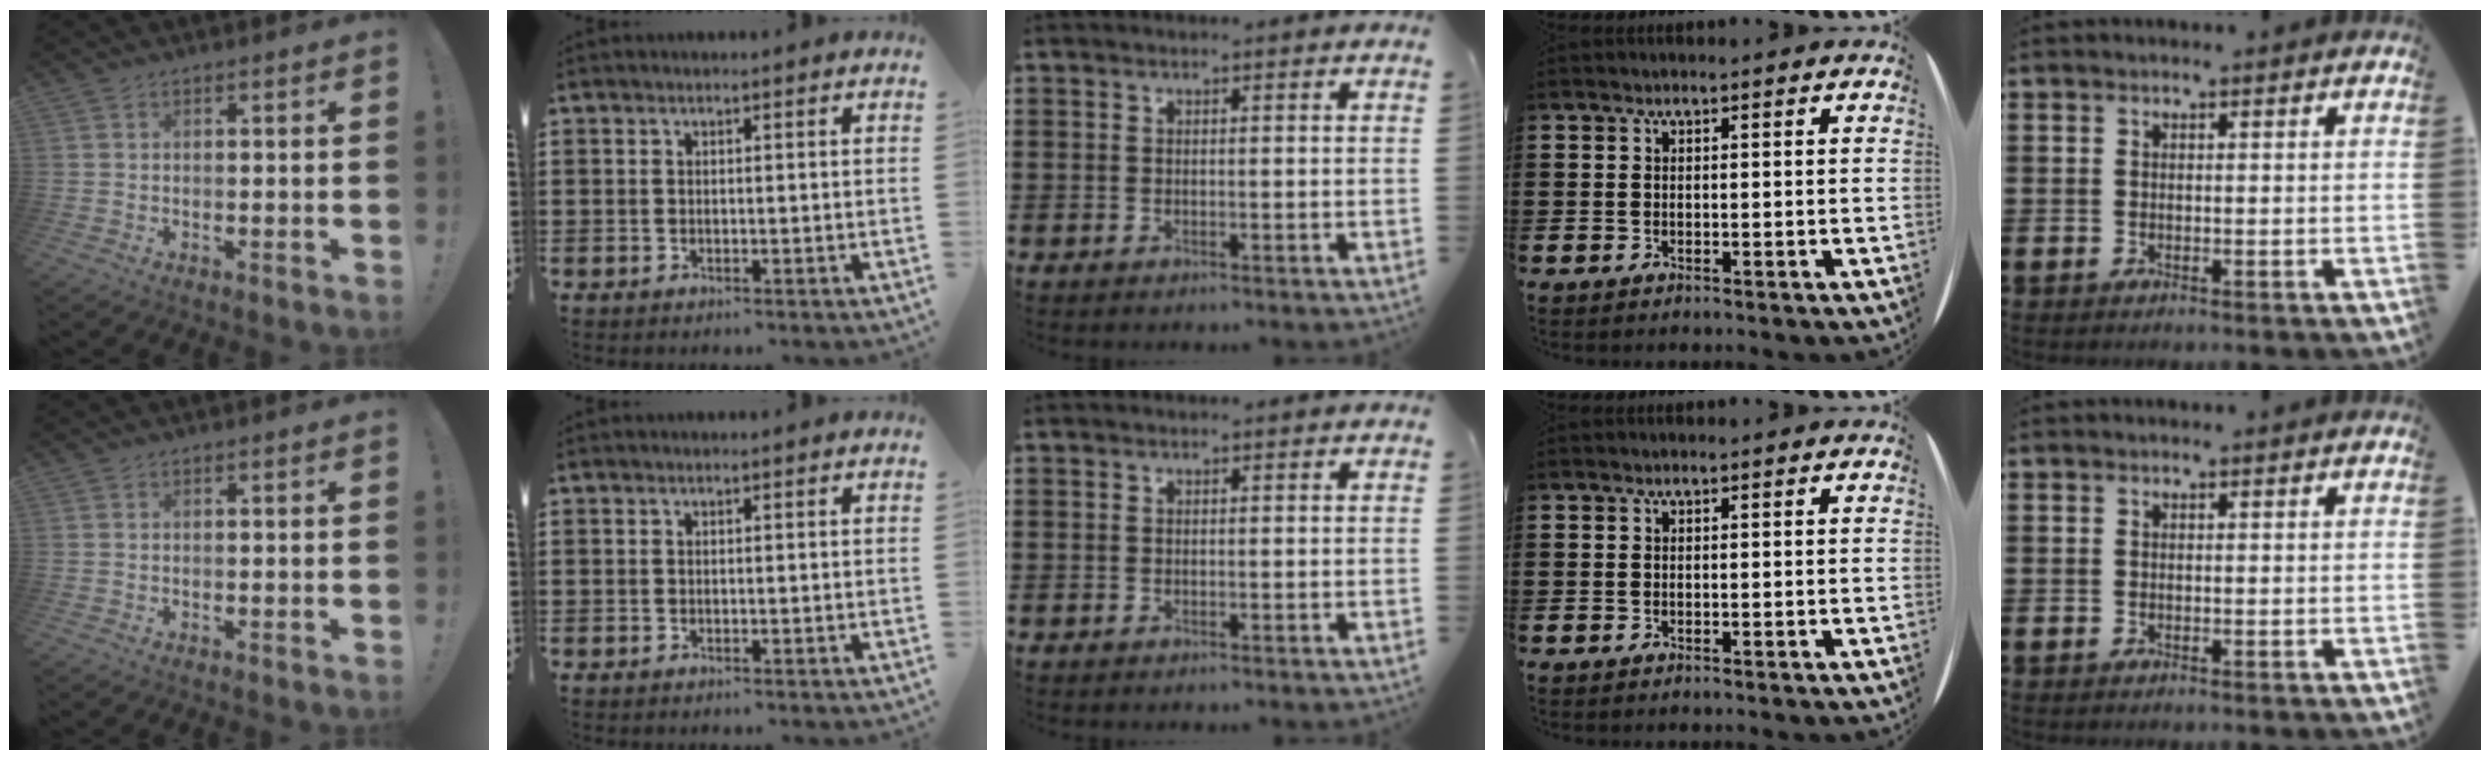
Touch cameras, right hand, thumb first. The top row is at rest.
{}